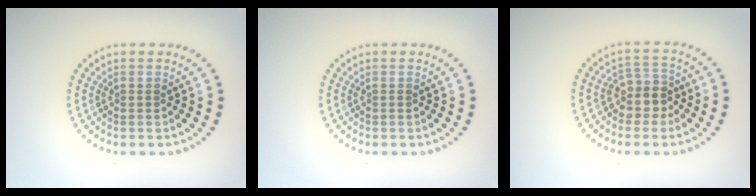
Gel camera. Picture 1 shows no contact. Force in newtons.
{"total": 0.0}
{"total": 2.9, "press": 2.4, "slide": 1.5}